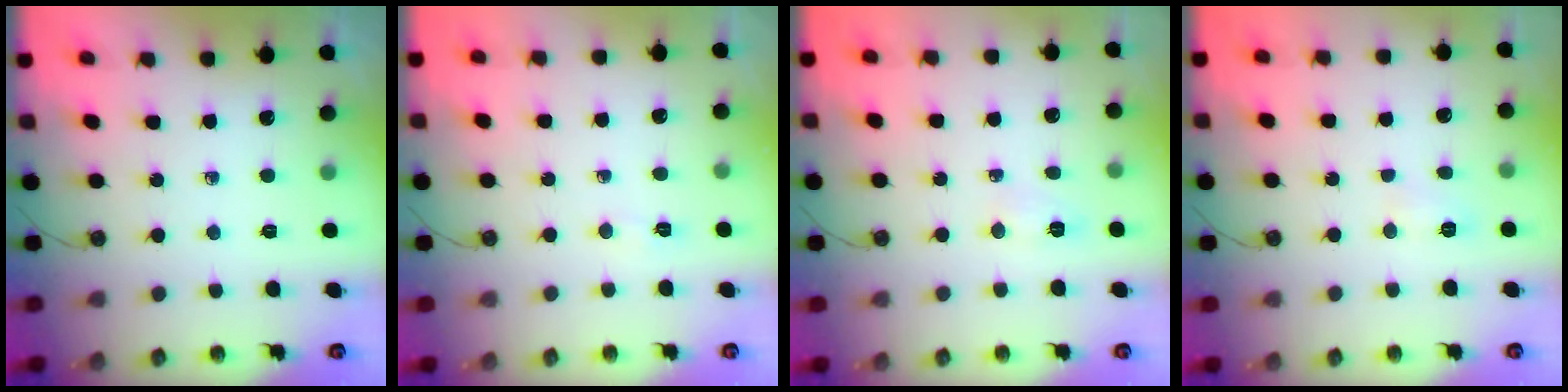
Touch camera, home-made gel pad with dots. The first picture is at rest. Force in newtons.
{"total": 14.1, "press": 4.2, "slide": 13.5}
{"total": 4.8, "press": 4.7, "slide": 0.7}
{"total": 5.8, "press": 5.8, "slide": 0.6}